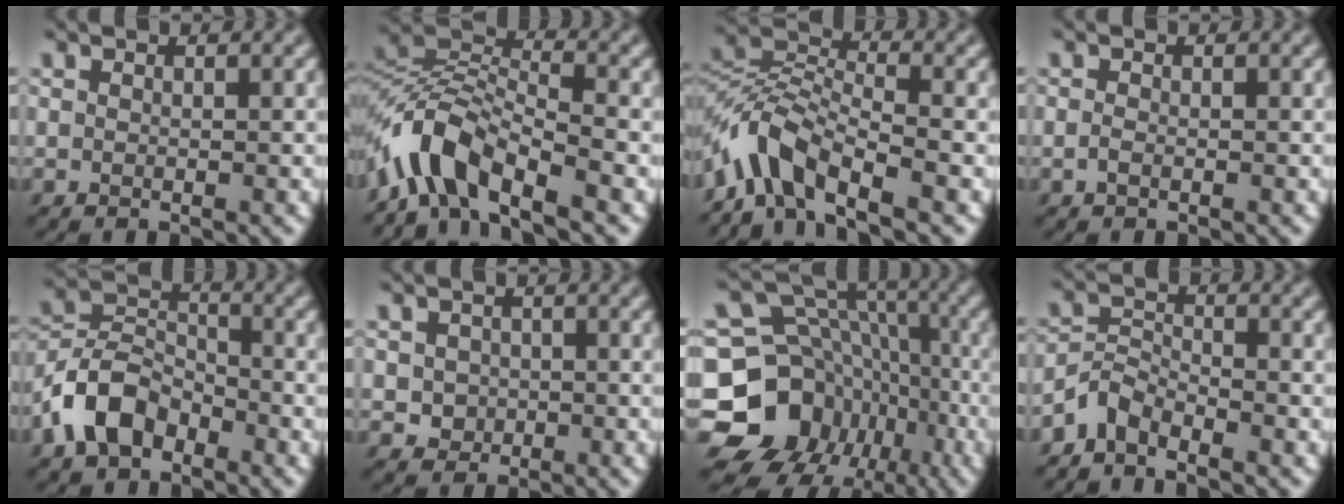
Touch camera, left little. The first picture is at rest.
{"total": 6.9, "force": [-4.9, 2.5, 4.1], "torque": [-0.073, 0.009, -0.106]}
{"total": 6.2, "force": [-4.5, 2.3, 3.6], "torque": [-0.068, 0.008, -0.100]}
{"total": 0.8, "force": [-0.4, 0.4, 0.5], "torque": [-0.015, 0.000, -0.009]}
{"total": 5.9, "force": [-3.4, 3.8, 3.1], "torque": [-0.063, 0.005, -0.075]}
{"total": 1.7, "force": [-0.2, 1.6, 0.5], "torque": [-0.009, -0.002, 0.001]}
{"total": 15.4, "force": [-5.5, 13.0, 6.0], "torque": [-0.128, 0.000, -0.097]}
{"total": 2.8, "force": [-2.5, 1.1, 0.9], "torque": [-0.020, 0.009, -0.059]}